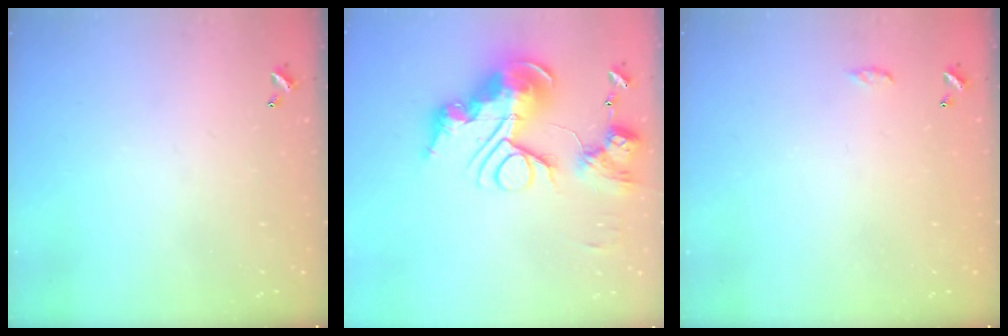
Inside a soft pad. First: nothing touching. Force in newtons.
{"total": 0.9, "press": 0.9, "slide": 0.0}
{"total": 3.0, "press": 3.0, "slide": 0.5}